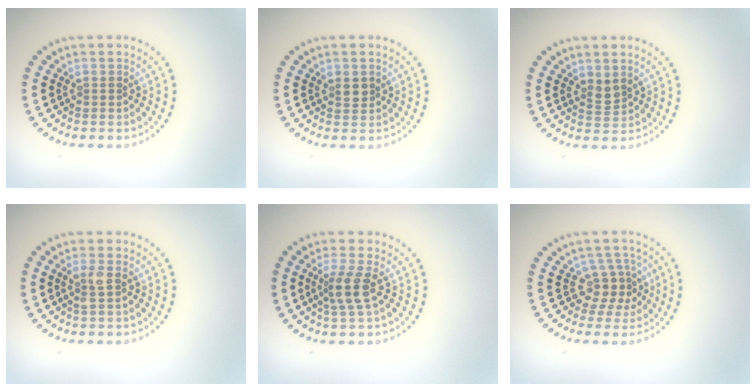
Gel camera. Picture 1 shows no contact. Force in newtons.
{"total": 1.2, "press": 1.0, "slide": 0.5}
{"total": 1.4, "press": 1.1, "slide": 0.9}
{"total": 1.5, "press": 1.4, "slide": 0.7}
{"total": 2.6, "press": 2.0, "slide": 1.7}
{"total": 2.7, "press": 1.9, "slide": 1.8}